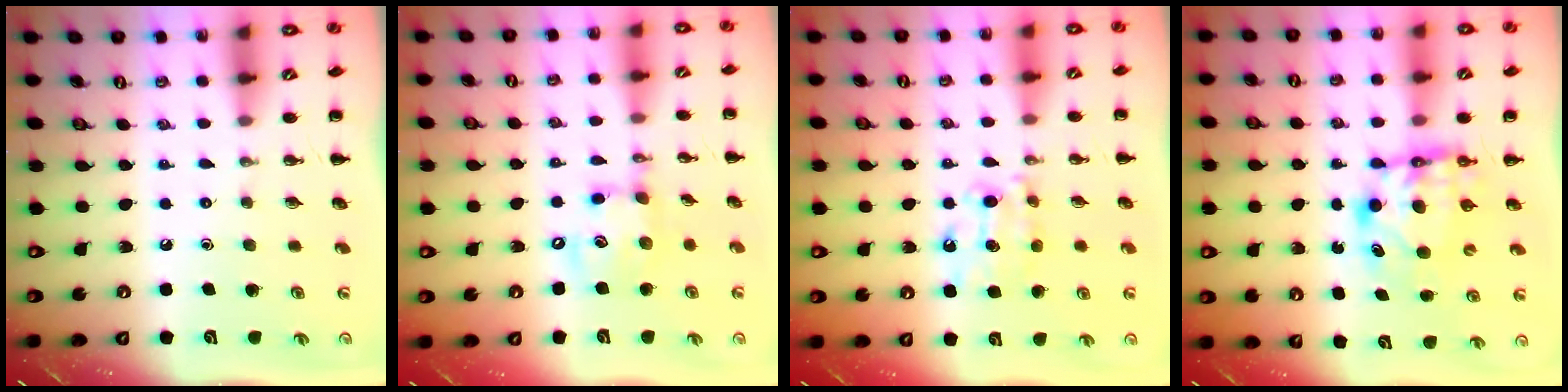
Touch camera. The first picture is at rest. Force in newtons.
{"total": 12.4, "press": 12.2, "slide": 2.1}
{"total": 8.1, "press": 8.0, "slide": 0.9}
{"total": 6.4, "press": 6.4, "slide": 0.7}